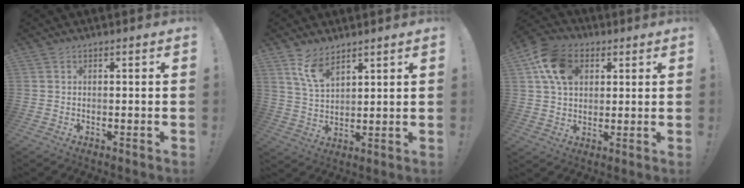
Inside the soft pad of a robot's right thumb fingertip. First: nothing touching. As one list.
[{"total": 8.2, "force": [5.8, 3.7, 4.4], "torque": [-0.083, -0.029, 0.109]}, {"total": 13.3, "force": [5.1, 9.7, 7.5], "torque": [-0.123, -0.004, 0.104]}]